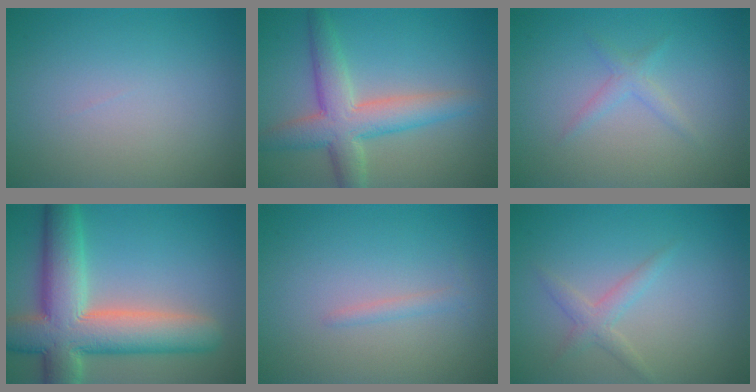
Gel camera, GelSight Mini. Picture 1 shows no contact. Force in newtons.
{"total": 5.8, "press": 5.8, "slide": 0.3}
{"total": 1.3, "press": 1.3, "slide": 0.0}
{"total": 10.9, "press": 10.9, "slide": 1.1}
{"total": 1.0, "press": 1.0, "slide": 0.0}
{"total": 1.7, "press": 1.7, "slide": 0.1}